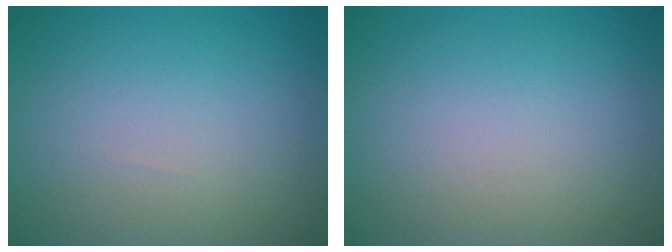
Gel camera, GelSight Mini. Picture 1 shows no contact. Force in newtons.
{"total": 0.0}